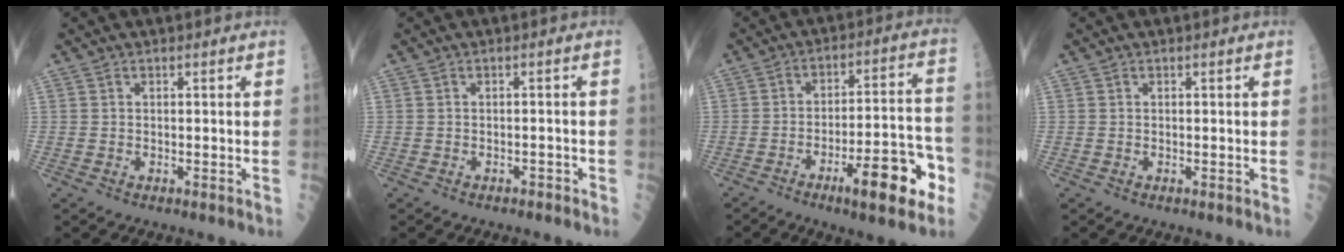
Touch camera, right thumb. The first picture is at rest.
{"total": 1.6, "force": [-1.3, 0.7, 0.6], "torque": [-0.009, 0.008, -0.015]}
{"total": 15.5, "force": [-6.7, 3.9, 13.4], "torque": [-0.182, 0.039, -0.095]}
{"total": 0.0}